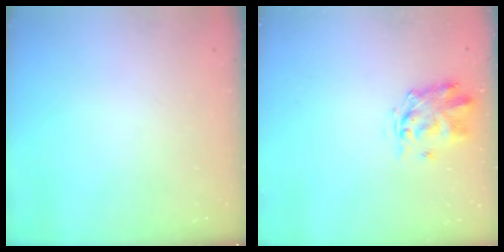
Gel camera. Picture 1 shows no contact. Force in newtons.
{"total": 3.7, "press": 3.6, "slide": 1.1}